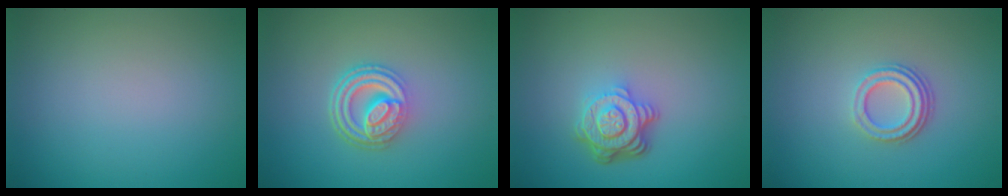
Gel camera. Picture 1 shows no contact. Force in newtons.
{"total": 4.9, "press": 3.5, "slide": 3.4}
{"total": 4.6, "press": 3.4, "slide": 3.2}
{"total": 3.2, "press": 2.3, "slide": 2.2}